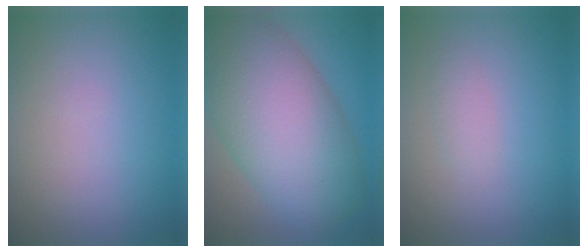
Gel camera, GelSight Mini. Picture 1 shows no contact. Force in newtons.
{"total": 13.0, "press": 12.9, "slide": 0.8}
{"total": 1.0, "press": 1.0, "slide": 0.0}